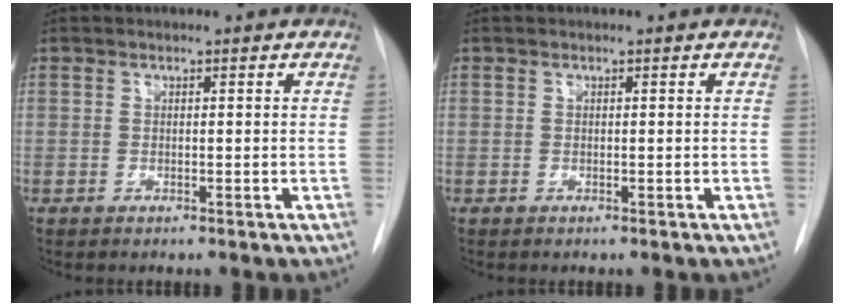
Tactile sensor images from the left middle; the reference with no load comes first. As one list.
[{"total": 0.0}]